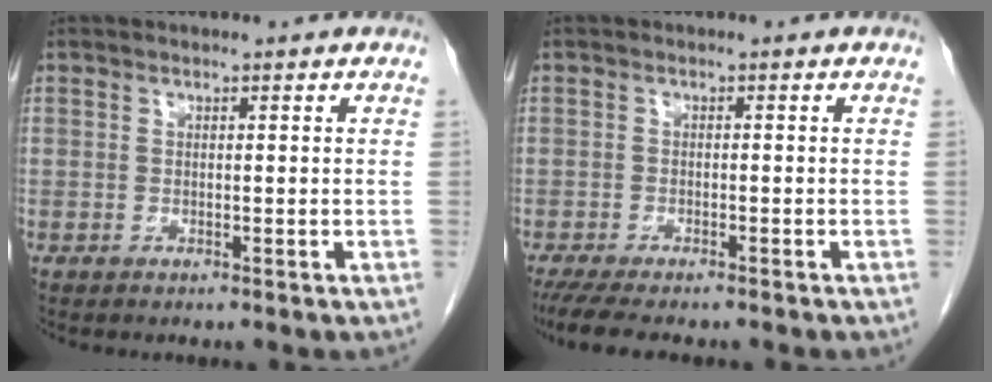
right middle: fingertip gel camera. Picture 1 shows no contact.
{"total": 9.0, "force": [-7.4, 1.7, 4.7], "torque": [-0.068, -0.011, -0.111]}